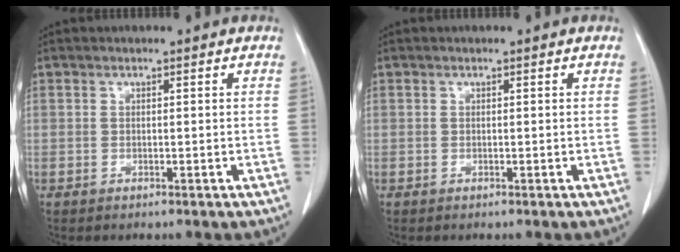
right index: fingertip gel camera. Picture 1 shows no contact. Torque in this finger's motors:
{"motor_torque": [0.00, 0.00, 0.00, 0.00]}